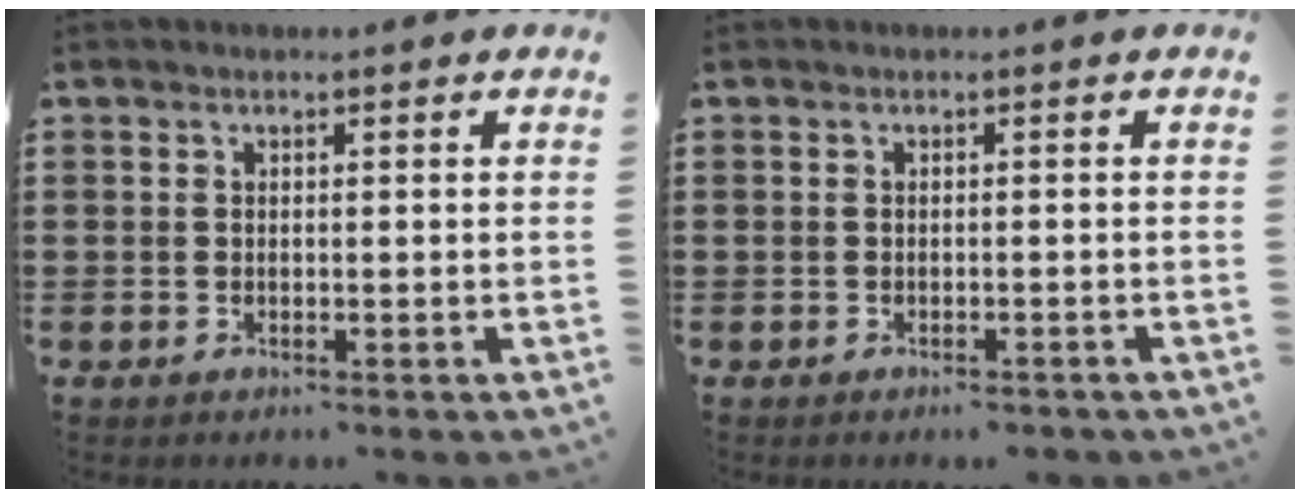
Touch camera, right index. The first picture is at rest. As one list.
[{"total": 0.8, "force": [-0.8, 0.2, 0.3], "torque": [-0.009, -0.003, -0.015]}]